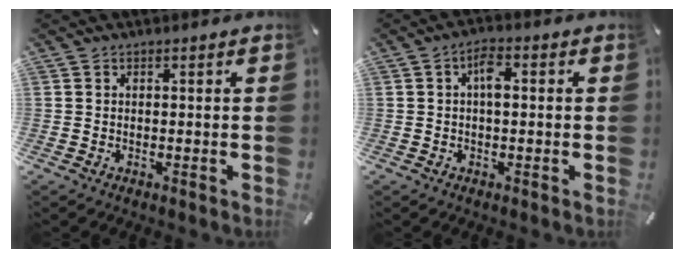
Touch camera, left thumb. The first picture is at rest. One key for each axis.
{"total": 3.9, "fx": 0.4, "fy": 1.8, "fz": 3.5, "tx": -0.062, "ty": 0.010, "tz": 0.002}